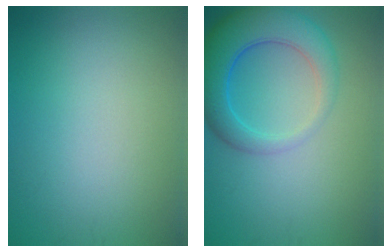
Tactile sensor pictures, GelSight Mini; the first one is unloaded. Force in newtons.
{"total": 6.4, "press": 6.4, "slide": 0.4}